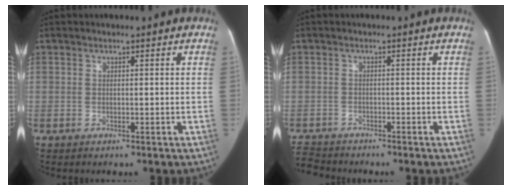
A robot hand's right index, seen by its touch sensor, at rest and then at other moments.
{"total": 4.0, "force": [-3.9, 1.1, -0.3], "torque": [0.003, -0.015, -0.072]}